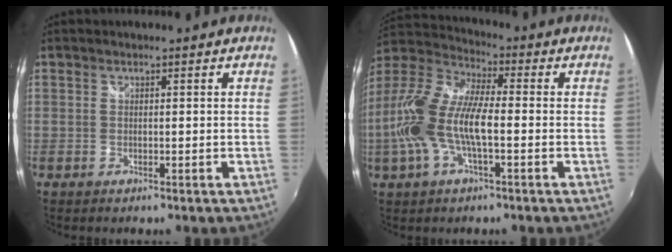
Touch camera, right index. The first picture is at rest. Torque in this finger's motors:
{"motor_torque": [1.43, -0.71, 0.92, 0.21]}